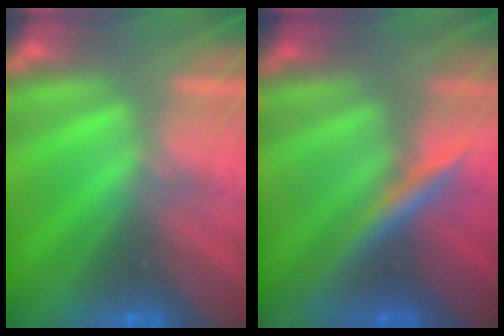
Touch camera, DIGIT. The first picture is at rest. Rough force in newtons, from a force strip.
{"total": 2.5}